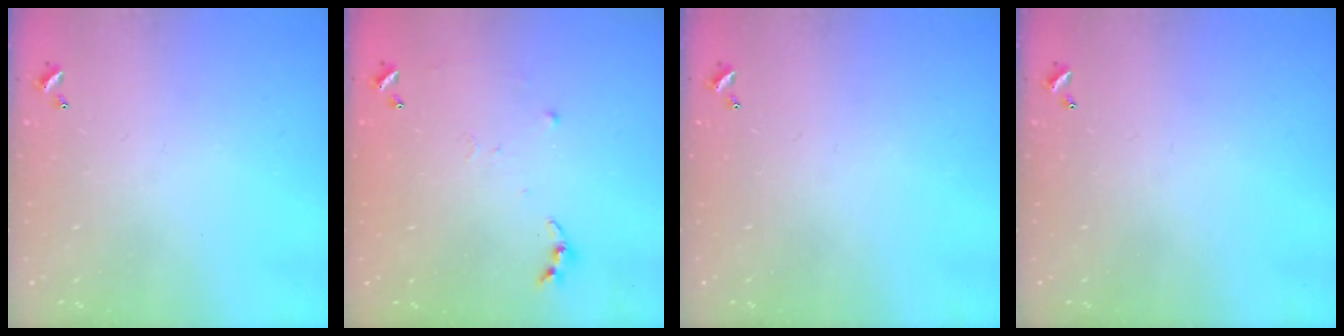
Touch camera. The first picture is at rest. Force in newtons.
{"total": 6.1, "press": 6.1, "slide": 0.7}
{"total": 0.0}
{"total": 0.0}